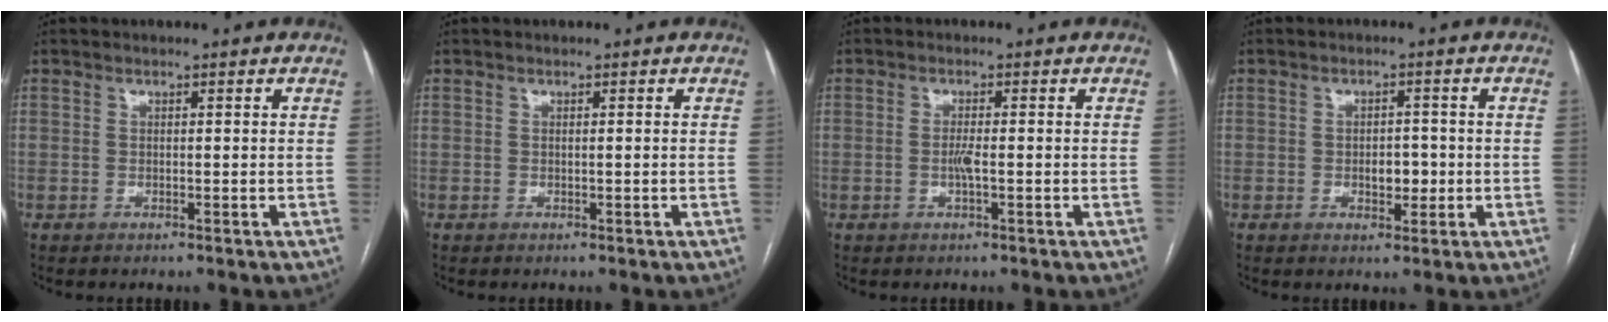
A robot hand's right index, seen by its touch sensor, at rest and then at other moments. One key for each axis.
{"total": 0.0}
{"total": 1.9, "fx": -0.4, "fy": 0.0, "fz": 1.8, "tx": -0.039, "ty": -0.002, "tz": -0.009}
{"total": 3.3, "fx": -0.6, "fy": 1.9, "fz": 2.6, "tx": -0.034, "ty": 0.003, "tz": -0.004}